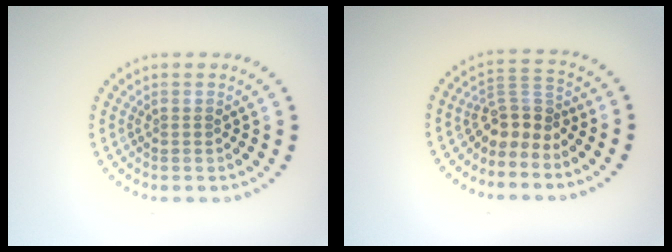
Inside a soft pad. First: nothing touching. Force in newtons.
{"total": 3.2, "press": 2.3, "slide": 2.2}